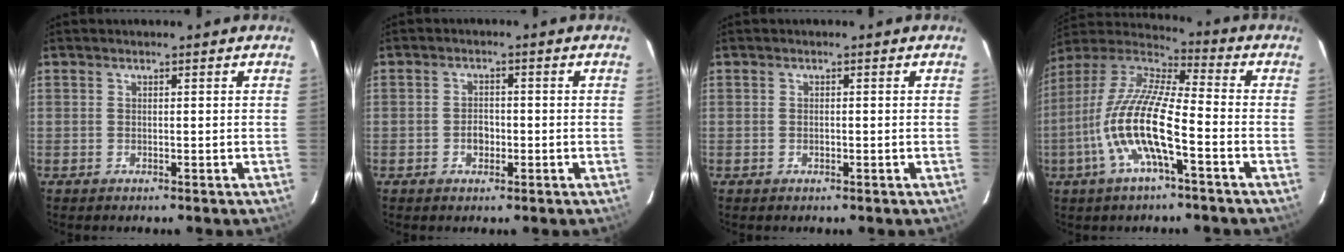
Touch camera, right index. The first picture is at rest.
{"total": 2.7, "force": [-0.9, 2.0, 1.5], "torque": [-0.028, 0.005, -0.014]}
{"total": 0.6, "force": [-0.2, 0.5, 0.3], "torque": [-0.005, 0.000, -0.003]}
{"total": 15.7, "force": [-5.5, 3.2, 14.3], "torque": [-0.283, -0.010, -0.111]}